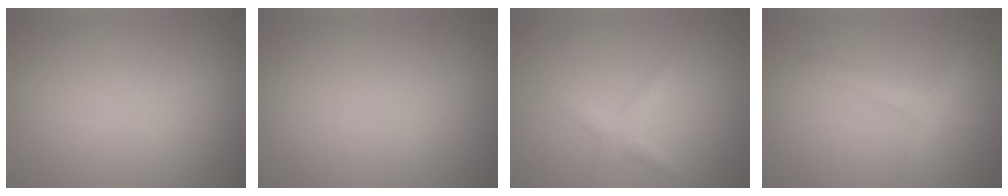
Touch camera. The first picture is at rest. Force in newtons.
{"total": 0.0}
{"total": 1.6, "press": 1.6, "slide": 0.0}
{"total": 2.0, "press": 2.0, "slide": 0.1}